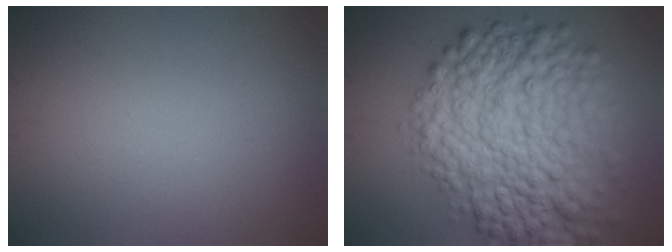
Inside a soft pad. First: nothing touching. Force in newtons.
{"total": 10.8, "press": 10.8, "slide": 0.2}